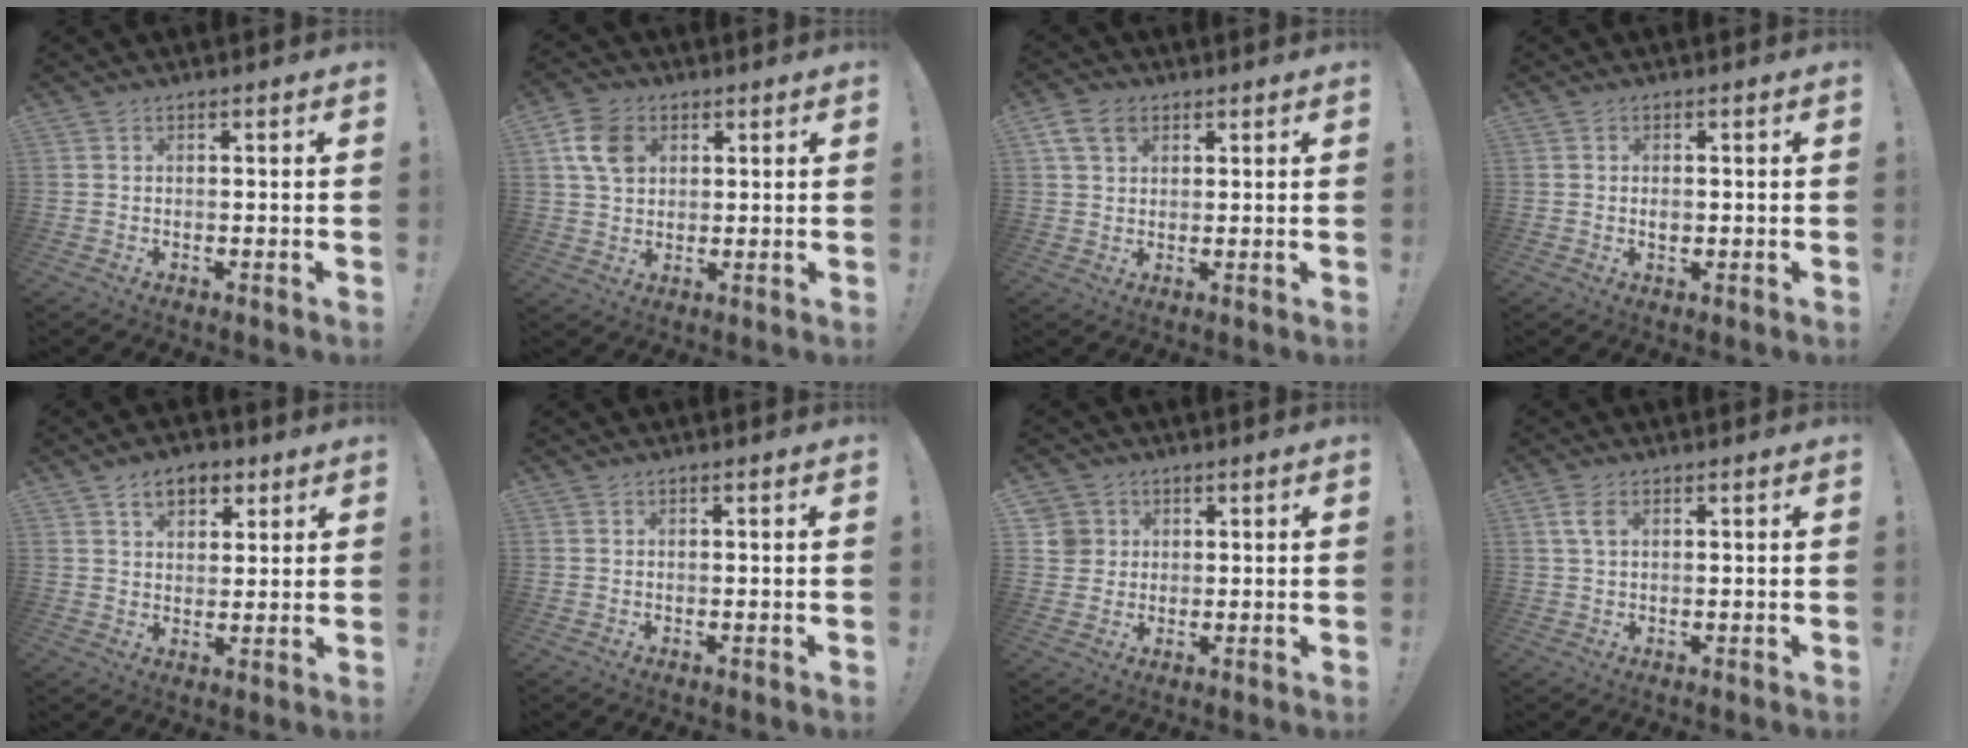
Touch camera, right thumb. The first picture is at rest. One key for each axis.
{"total": 11.6, "fx": 4.1, "fy": 8.6, "fz": 6.7, "tx": -0.114, "ty": 0.002, "tz": 0.081}
{"total": 7.2, "fx": 3.4, "fy": 4.9, "fz": 4.0, "tx": -0.071, "ty": 0.000, "tz": 0.069}
{"total": 1.5, "fx": -0.3, "fy": 1.0, "fz": 1.1, "tx": -0.007, "ty": -0.003, "tz": -0.009}
{"total": 7.8, "fx": 4.2, "fy": 5.2, "fz": 4.0, "tx": -0.048, "ty": -0.012, "tz": 0.074}
{"total": 0.0}
{"total": 5.1, "fx": 1.6, "fy": 4.8, "fz": 0.9, "tx": -0.009, "ty": -0.004, "tz": 0.033}
{"total": 3.6, "fx": 1.4, "fy": 1.9, "fz": 2.8, "tx": -0.050, "ty": 0.002, "tz": 0.025}